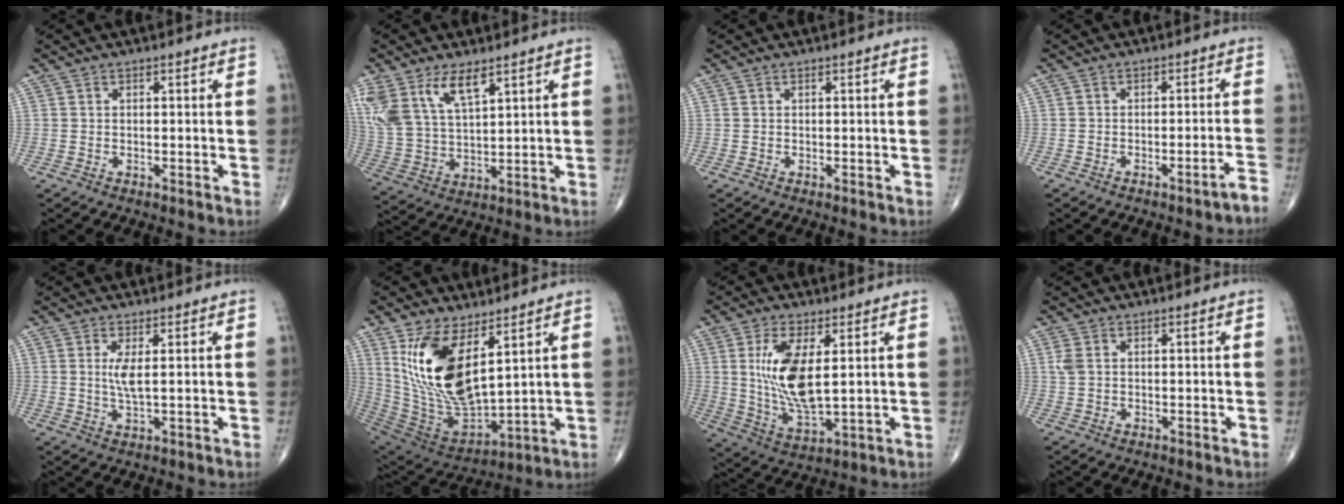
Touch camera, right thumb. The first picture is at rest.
{"total": 12.7, "force": [7.4, 5.6, 8.7], "torque": [-0.174, -0.020, 0.158]}
{"total": 0.0}
{"total": 2.5, "force": [-2.2, 0.0, 1.2], "torque": [-0.015, 0.024, -0.031]}
{"total": 3.5, "force": [0.8, 0.6, 3.4], "torque": [-0.074, -0.014, 0.020]}
{"total": 19.2, "force": [7.3, 8.7, 15.6], "torque": [-0.294, -0.042, 0.161]}
{"total": 13.0, "force": [2.6, 5.2, 11.7], "torque": [-0.229, -0.025, 0.061]}
{"total": 1.9, "force": [0.5, 1.2, 1.4], "torque": [-0.043, 0.007, 0.014]}